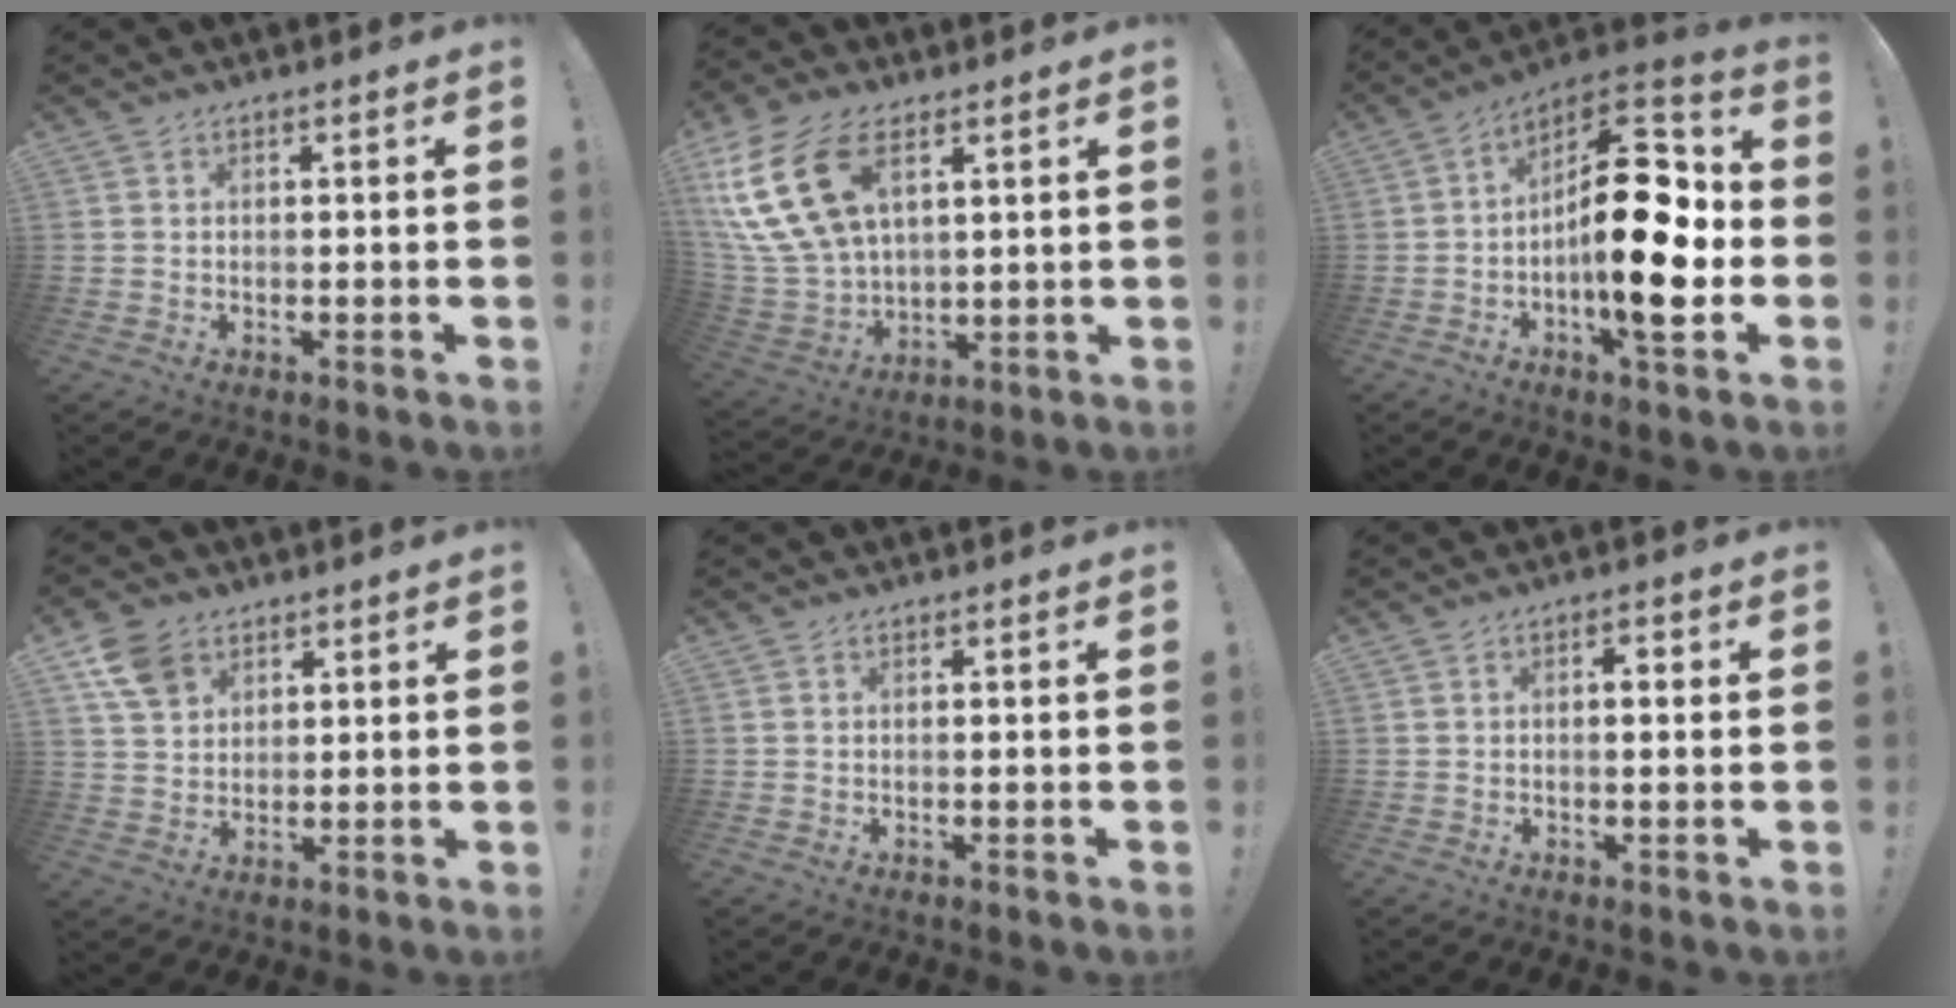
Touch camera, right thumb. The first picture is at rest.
{"total": 20.9, "force": [8.0, 12.7, 14.5], "torque": [-0.313, -0.029, 0.149]}
{"total": 22.3, "force": [-3.0, 8.5, 20.4], "torque": [-0.311, 0.008, -0.048]}
{"total": 9.0, "force": [5.1, 6.4, 3.8], "torque": [-0.069, -0.013, 0.104]}
{"total": 0.0}
{"total": 2.1, "force": [0.0, 0.5, 2.1], "torque": [-0.023, -0.001, -0.007]}